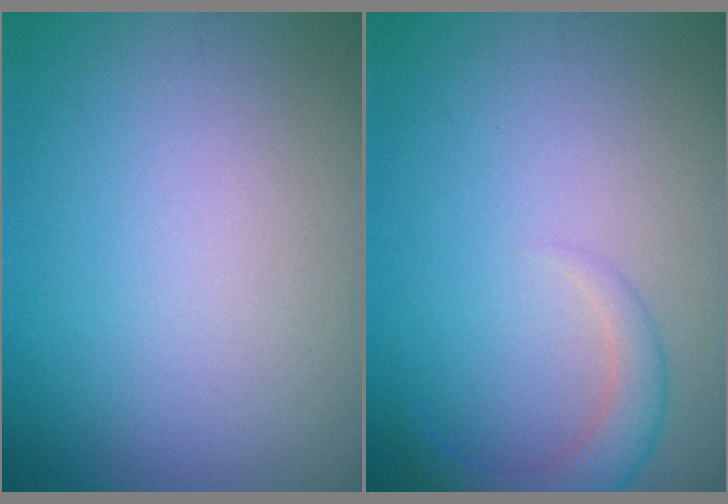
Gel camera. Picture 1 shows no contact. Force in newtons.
{"total": 2.6, "press": 2.5, "slide": 0.2}